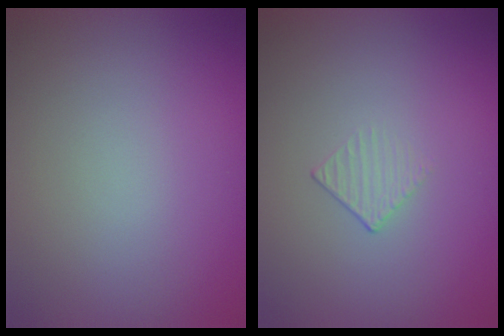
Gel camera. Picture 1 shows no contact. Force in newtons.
{"total": 1.2, "press": 0.4, "slide": 1.2}